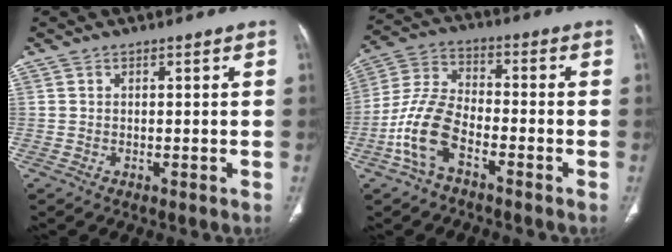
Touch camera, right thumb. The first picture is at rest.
{"total": 10.6, "force": [-4.9, 5.3, 7.8], "torque": [-0.168, 0.034, -0.100]}